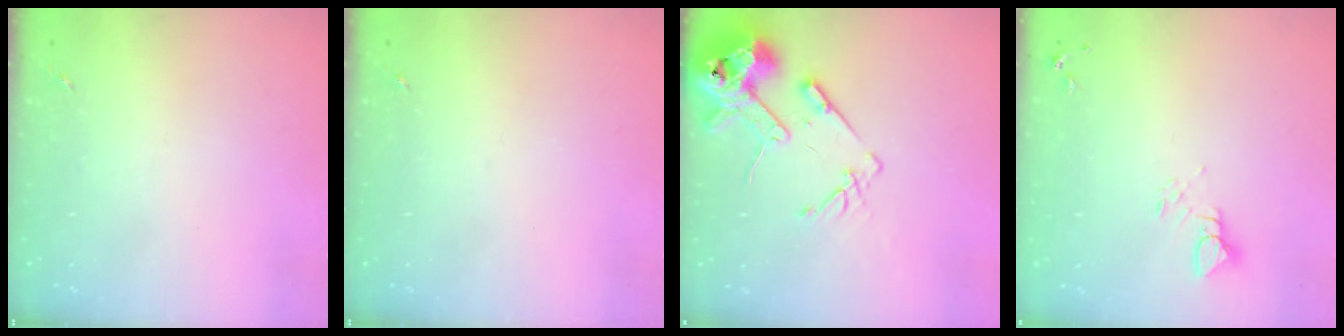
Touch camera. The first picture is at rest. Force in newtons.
{"total": 0.0}
{"total": 15.2, "press": 14.9, "slide": 2.8}
{"total": 3.7, "press": 3.7, "slide": 0.1}